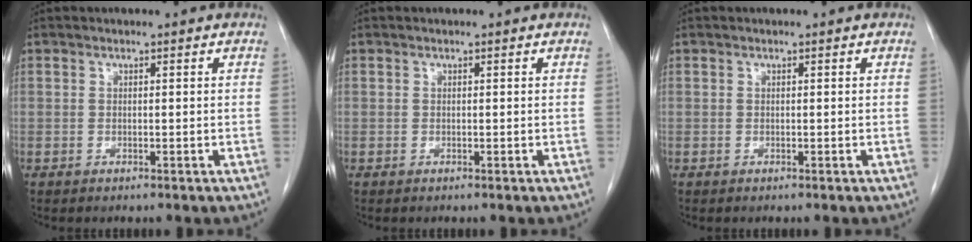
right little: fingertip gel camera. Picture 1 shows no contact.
{"total": 0.0}
{"total": 0.0}